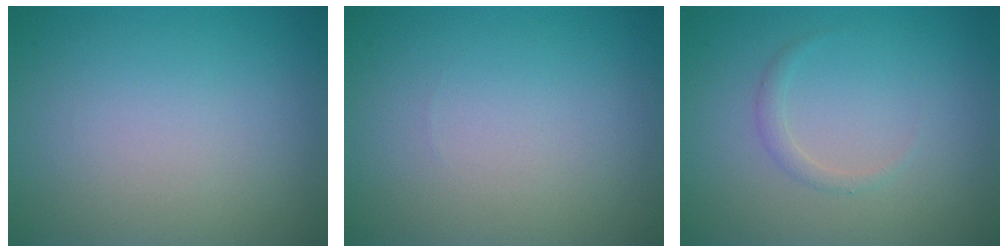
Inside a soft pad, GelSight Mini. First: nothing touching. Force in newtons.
{"total": 0.0}
{"total": 0.9, "press": 0.9, "slide": 0.1}